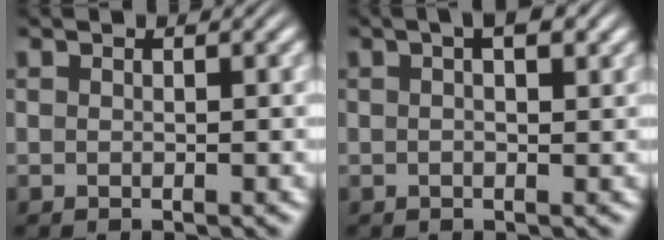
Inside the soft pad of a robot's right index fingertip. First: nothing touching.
{"total": 2.8, "force": [1.1, 0.9, 2.5], "torque": [-0.026, 0.013, 0.008]}